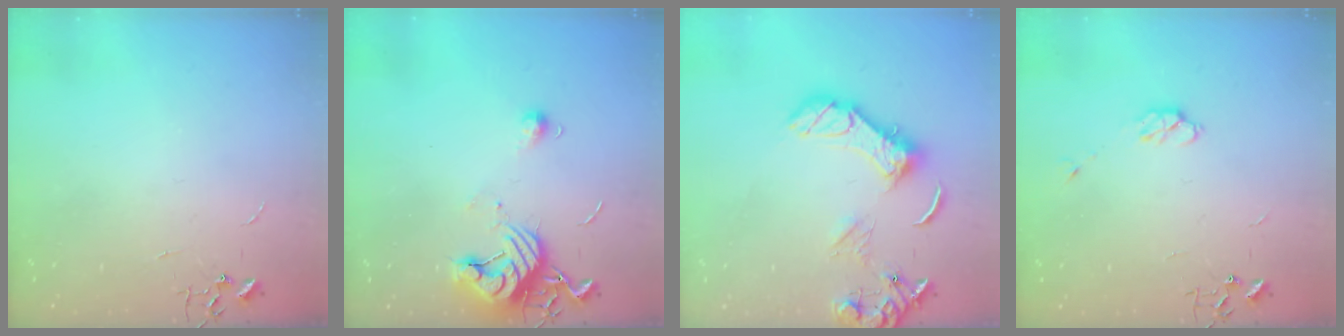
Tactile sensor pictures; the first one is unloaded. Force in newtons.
{"total": 11.4, "press": 11.3, "slide": 1.2}
{"total": 13.9, "press": 13.8, "slide": 1.6}
{"total": 5.1, "press": 5.0, "slide": 1.0}